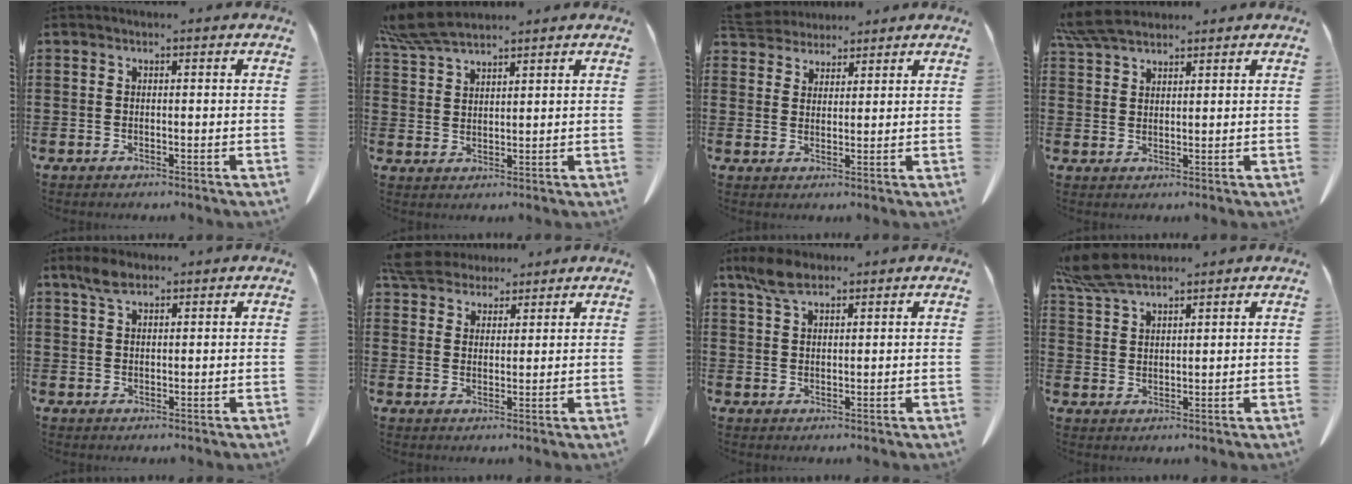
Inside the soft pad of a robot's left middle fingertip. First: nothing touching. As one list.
[{"total": 6.5, "force": [5.8, 1.0, 2.9], "torque": [-0.075, -0.013, 0.113]}, {"total": 4.7, "force": [4.4, 1.4, 0.5], "torque": [-0.030, -0.012, 0.085]}, {"total": 5.5, "force": [4.8, 1.3, 2.5], "torque": [-0.070, -0.009, 0.091]}, {"total": 3.3, "force": [2.3, 1.3, 2.0], "torque": [-0.046, 0.004, 0.043]}, {"total": 5.7, "force": [5.1, 2.0, 1.4], "torque": [-0.048, -0.007, 0.099]}, {"total": 4.8, "force": [3.2, 1.8, 3.0], "torque": [-0.067, 0.003, 0.062]}, {"total": 7.0, "force": [5.9, 1.5, 3.4], "torque": [-0.091, -0.012, 0.112]}]